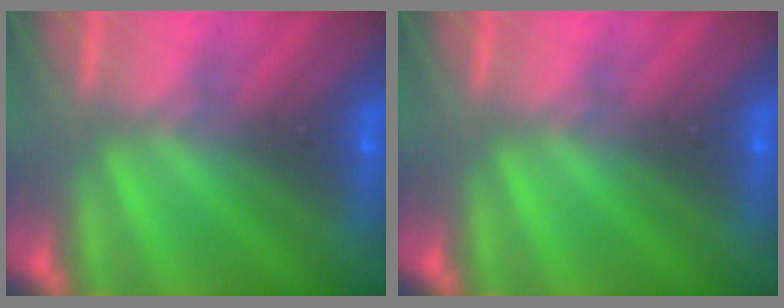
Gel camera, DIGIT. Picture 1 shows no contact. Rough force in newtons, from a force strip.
{"total": 0.0}